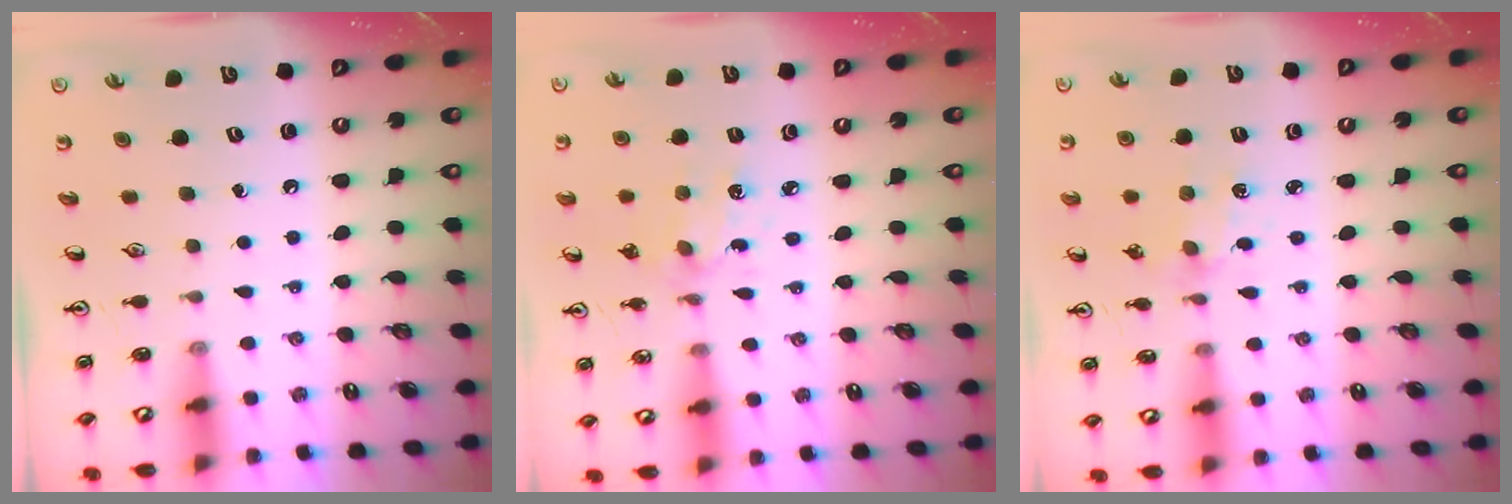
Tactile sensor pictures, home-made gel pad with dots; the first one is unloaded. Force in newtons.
{"total": 3.0, "press": 2.9, "slide": 0.7}
{"total": 2.0, "press": 1.9, "slide": 0.3}